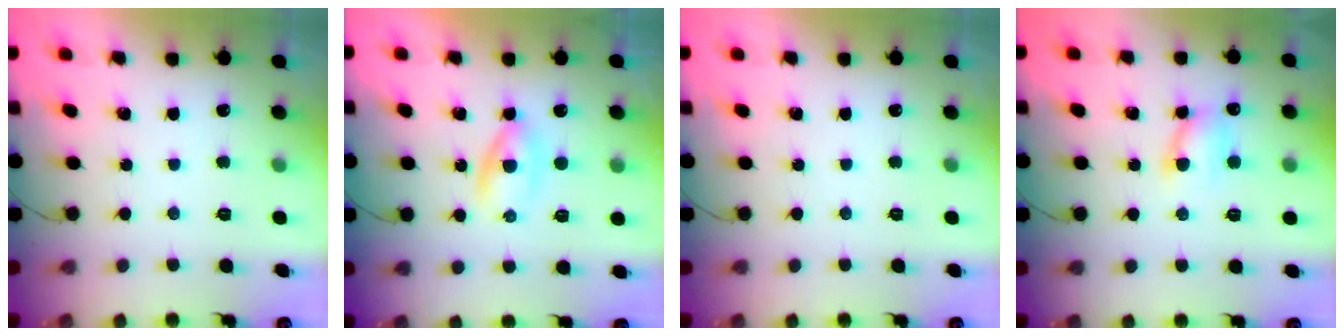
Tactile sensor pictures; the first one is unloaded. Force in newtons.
{"total": 3.0, "press": 2.8, "slide": 1.2}
{"total": 0.0}
{"total": 7.1, "press": 7.1, "slide": 0.6}